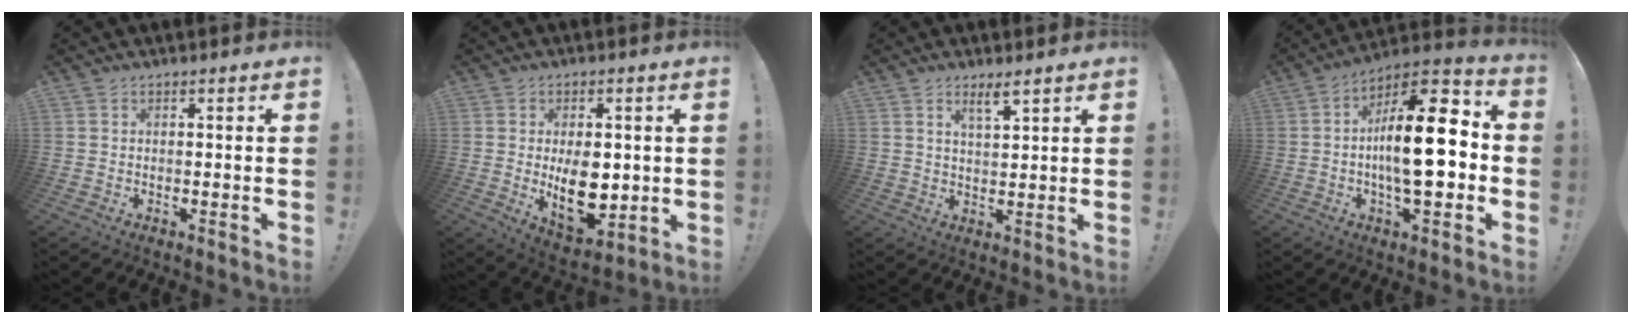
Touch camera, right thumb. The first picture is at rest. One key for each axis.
{"total": 12.3, "fx": -0.2, "fy": 7.8, "fz": 9.5, "tx": -0.132, "ty": -0.014, "tz": 0.003}
{"total": 4.5, "fx": 3.2, "fy": 1.0, "fz": 3.0, "tx": -0.046, "ty": -0.020, "tz": 0.051}
{"total": 20.0, "fx": -1.6, "fy": 8.2, "fz": 18.2, "tx": -0.285, "ty": 0.007, "tz": -0.031}